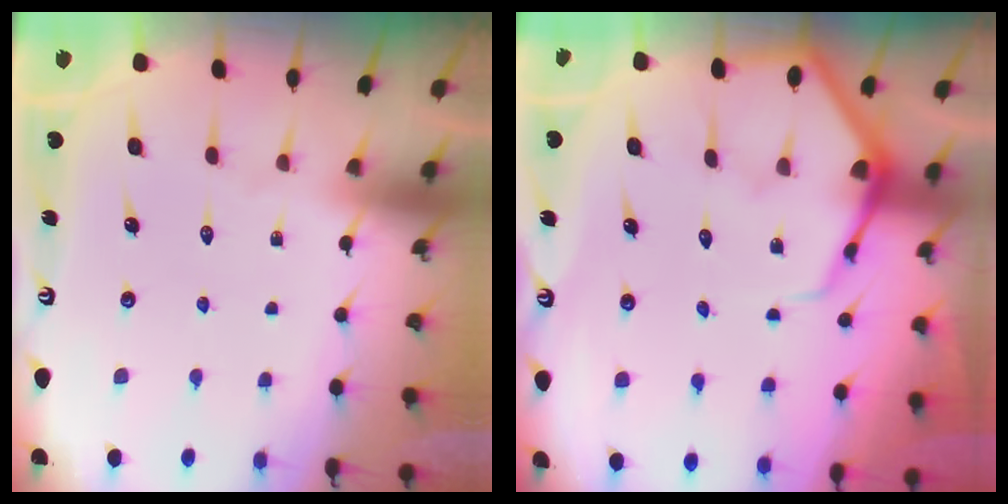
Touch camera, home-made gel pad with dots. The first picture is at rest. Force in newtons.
{"total": 6.7, "press": 6.7, "slide": 0.7}